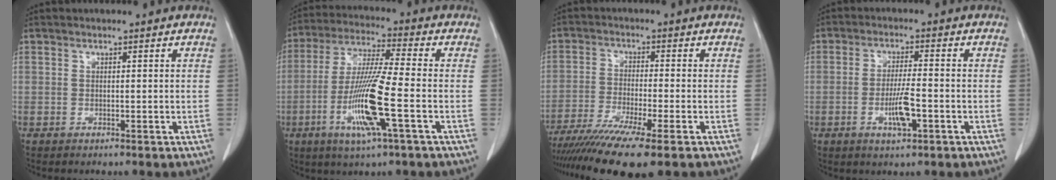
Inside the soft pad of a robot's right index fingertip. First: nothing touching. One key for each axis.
{"total": 12.7, "fx": -4.1, "fy": 0.1, "fz": 12.0, "tx": -0.244, "ty": -0.015, "tz": -0.083}
{"total": 12.5, "fx": -9.3, "fy": 0.0, "fz": 8.4, "tx": -0.144, "ty": -0.029, "tz": -0.151}
{"total": 5.5, "fx": -1.9, "fy": 0.8, "fz": 5.1, "tx": -0.097, "ty": -0.005, "tz": -0.034}